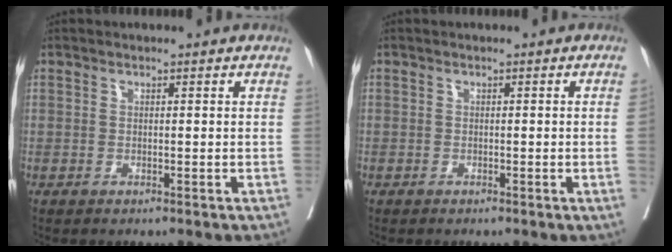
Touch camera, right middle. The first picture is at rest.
{"total": 1.0, "force": [-0.2, -0.4, 0.9], "torque": [-0.005, 0.001, -0.002]}